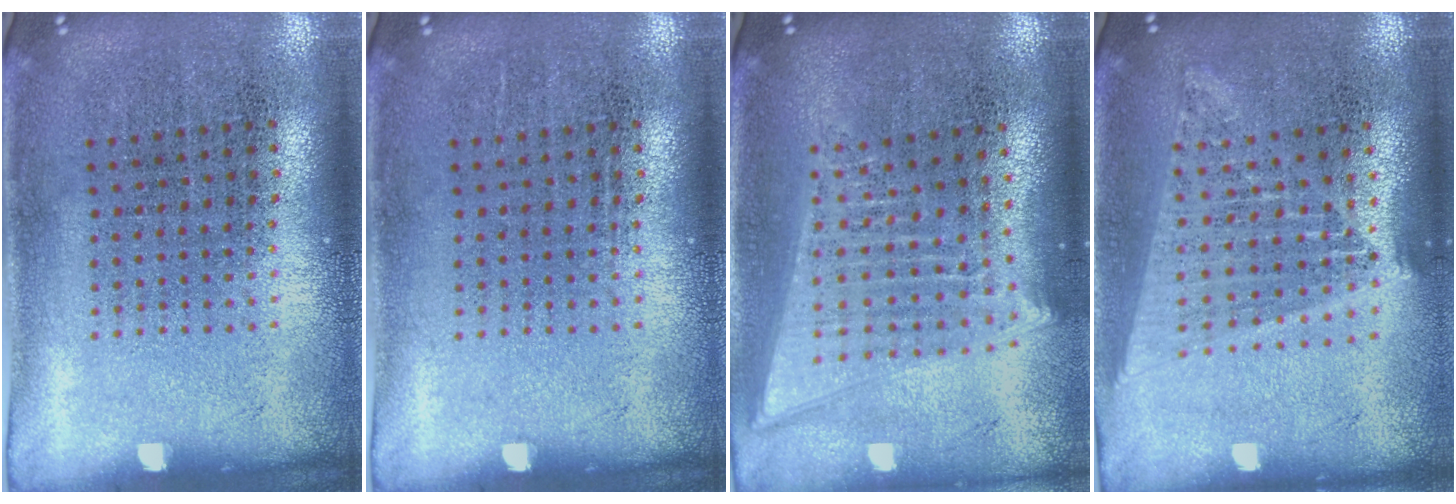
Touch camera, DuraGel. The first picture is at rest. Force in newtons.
{"total": 0.0}
{"total": 1.8, "press": 1.6, "slide": 0.9}
{"total": 1.7, "press": 1.6, "slide": 0.7}